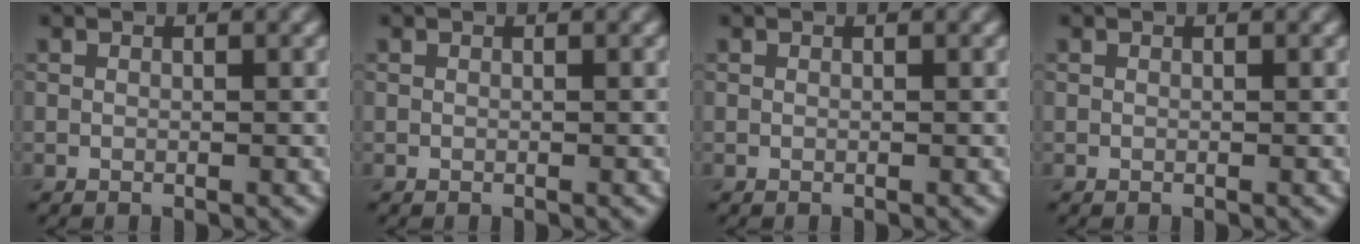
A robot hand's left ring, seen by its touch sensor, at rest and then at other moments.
{"total": 0.0}
{"total": 0.0}
{"total": 0.0}